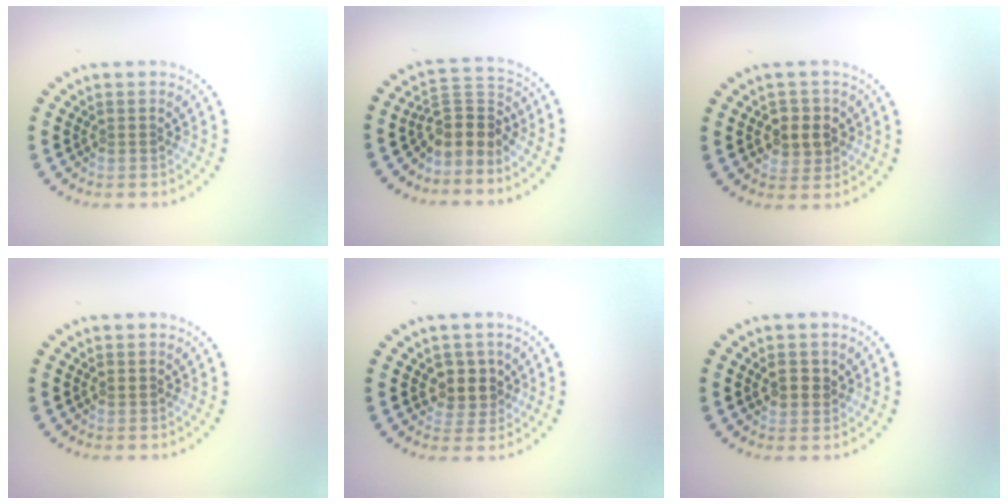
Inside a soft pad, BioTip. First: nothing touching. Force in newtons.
{"total": 3.4, "press": 2.5, "slide": 2.3}
{"total": 2.7, "press": 2.6, "slide": 0.6}
{"total": 0.6, "press": 0.5, "slide": 0.2}
{"total": 2.6, "press": 2.3, "slide": 1.3}
{"total": 1.4, "press": 1.4, "slide": 0.4}